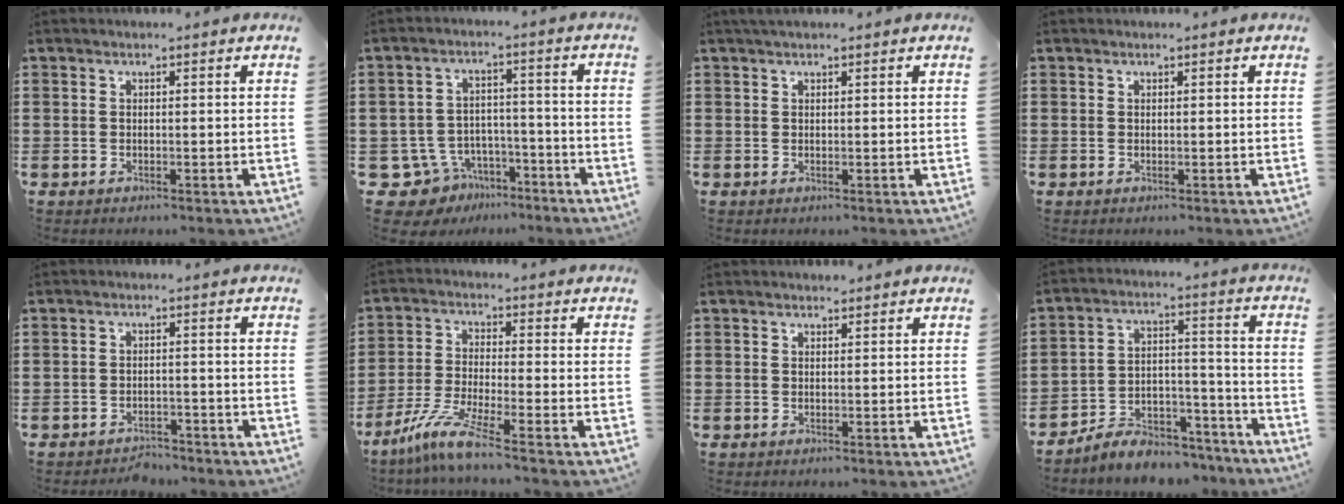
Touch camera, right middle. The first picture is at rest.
{"total": 6.0, "force": [-4.5, 3.7, 1.1], "torque": [-0.055, 0.009, -0.094]}
{"total": 0.9, "force": [0.6, 0.1, 0.7], "torque": [-0.014, 0.002, 0.011]}
{"total": 0.0}
{"total": 2.5, "force": [-2.4, 0.5, -0.1], "torque": [-0.006, 0.000, -0.054]}
{"total": 6.9, "force": [-5.2, 0.2, 4.6], "torque": [-0.108, -0.018, -0.104]}
{"total": 0.5, "force": [0.4, 0.3, -0.1], "torque": [0.008, -0.005, 0.006]}
{"total": 6.9, "force": [-6.5, 1.9, 1.2], "torque": [-0.020, 0.022, -0.128]}